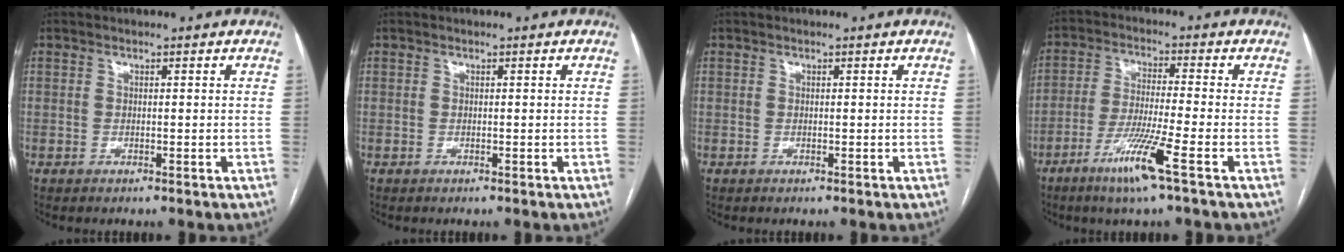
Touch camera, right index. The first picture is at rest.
{"total": 0.0}
{"total": 0.0}
{"total": 8.9, "force": [-4.8, -0.7, 7.5], "torque": [-0.147, -0.018, -0.094]}